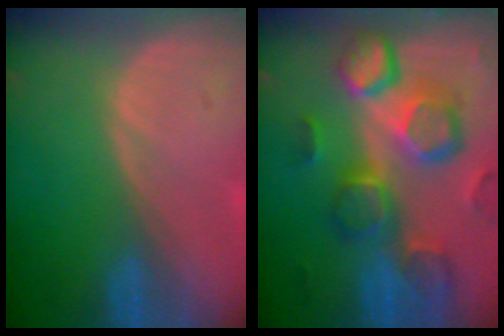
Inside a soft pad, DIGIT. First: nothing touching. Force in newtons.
{"total": 12.8, "press": 11.2, "slide": 6.2}